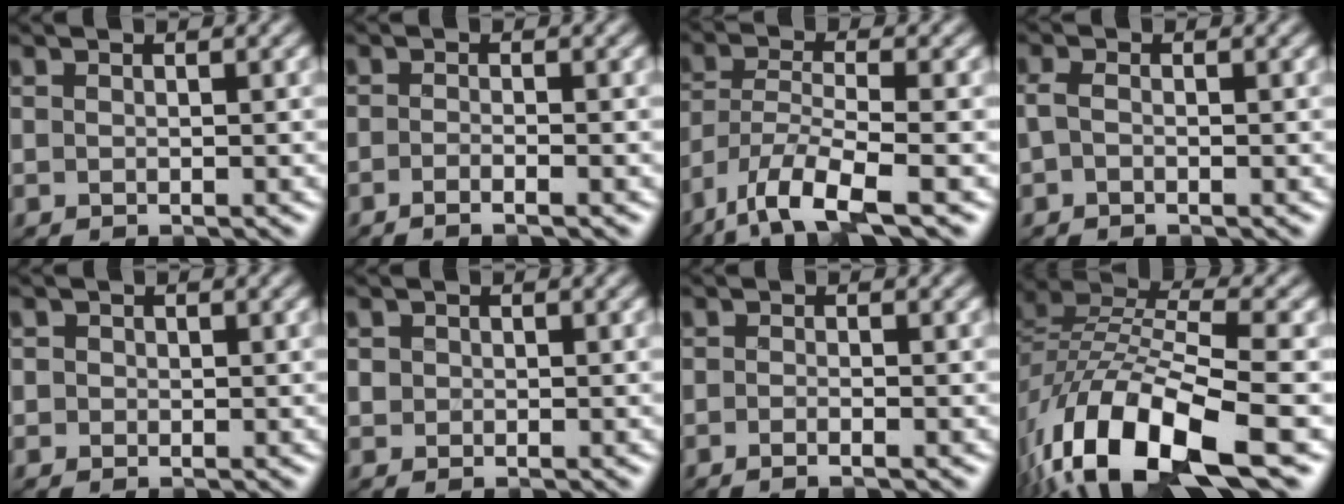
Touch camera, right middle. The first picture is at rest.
{"total": 1.7, "force": [-0.9, 0.4, 1.4], "torque": [-0.018, -0.004, -0.023]}
{"total": 8.2, "force": [-5.4, 2.2, 5.7], "torque": [-0.110, -0.010, -0.108]}
{"total": 1.2, "force": [-0.3, 0.7, 0.9], "torque": [-0.024, 0.000, -0.009]}
{"total": 0.8, "force": [0.1, 0.8, 0.1], "torque": [0.003, -0.004, -0.004]}
{"total": 0.7, "force": [0.0, 0.7, 0.2], "torque": [0.000, -0.002, -0.004]}
{"total": 1.3, "force": [-0.7, 0.3, 1.0], "torque": [-0.015, -0.005, -0.015]}
{"total": 13.1, "force": [-6.4, 4.9, 10.3], "torque": [-0.199, -0.005, -0.120]}